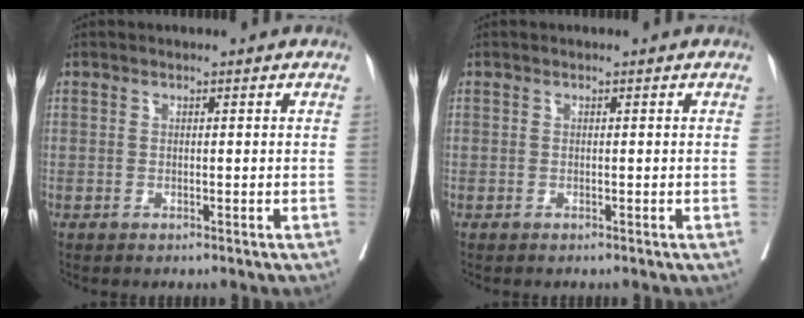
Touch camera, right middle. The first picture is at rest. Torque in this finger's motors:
{"motor_torque": [0.22, -0.28, 0.02, 0.00]}